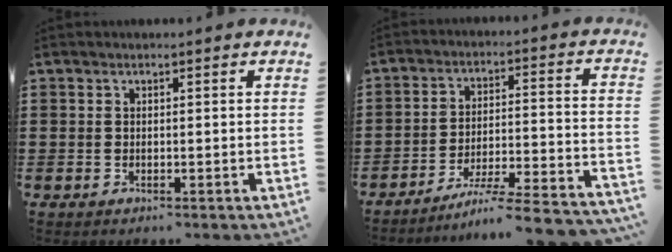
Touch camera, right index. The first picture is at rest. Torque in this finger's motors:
{"motor_torque": [2.09, 0.05, 0.35, 0.11]}